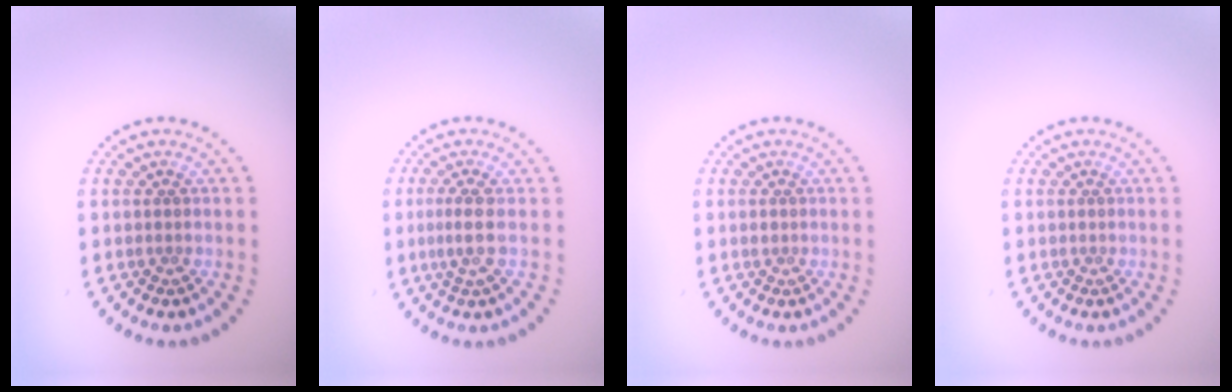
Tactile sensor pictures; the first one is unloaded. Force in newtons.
{"total": 2.1, "press": 1.6, "slide": 1.3}
{"total": 0.5, "press": 0.4, "slide": 0.3}
{"total": 0.0}